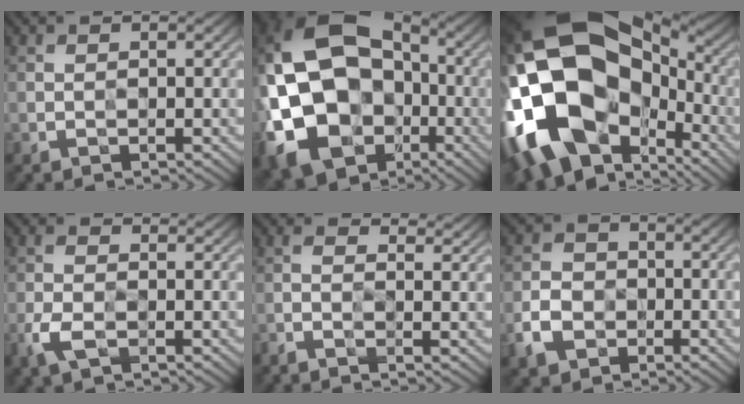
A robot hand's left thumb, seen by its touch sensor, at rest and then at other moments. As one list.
[{"total": 20.9, "force": [-3.5, 16.0, 13.0], "torque": [-0.311, -0.030, -0.044]}, {"total": 22.4, "force": [-1.9, 15.1, 16.4], "torque": [-0.361, -0.027, -0.016]}, {"total": 4.0, "force": [-1.2, 2.1, 3.2], "torque": [-0.087, -0.006, -0.034]}, {"total": 2.1, "force": [0.5, 0.7, 1.9], "torque": [-0.049, -0.001, 0.001]}, {"total": 5.0, "force": [-2.0, 3.9, 2.3], "torque": [-0.058, -0.007, -0.049]}]